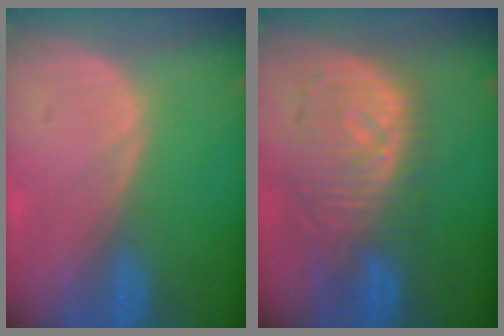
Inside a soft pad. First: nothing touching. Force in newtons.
{"total": 9.8, "press": 9.0, "slide": 3.8}